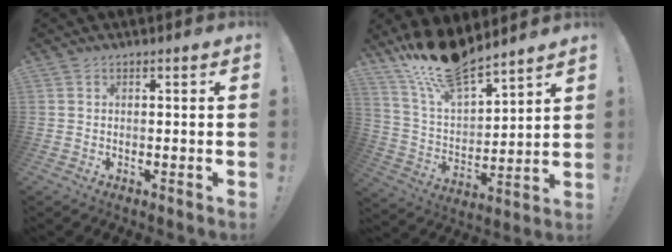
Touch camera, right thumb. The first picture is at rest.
{"total": 17.2, "force": [14.6, 4.6, 7.7], "torque": [-0.162, -0.102, 0.265]}